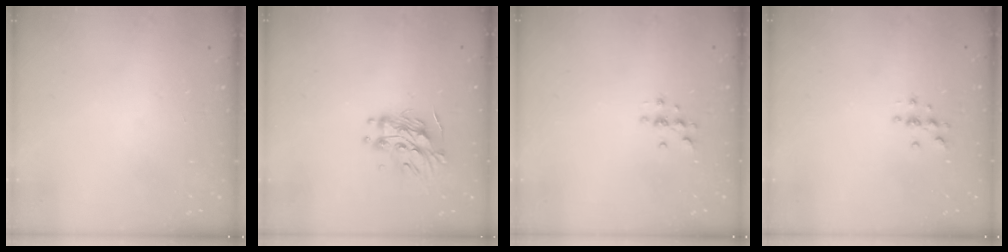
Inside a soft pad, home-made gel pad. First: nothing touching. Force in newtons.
{"total": 11.5, "press": 11.5, "slide": 0.5}
{"total": 3.5, "press": 3.5, "slide": 0.4}
{"total": 3.2, "press": 3.2, "slide": 0.4}